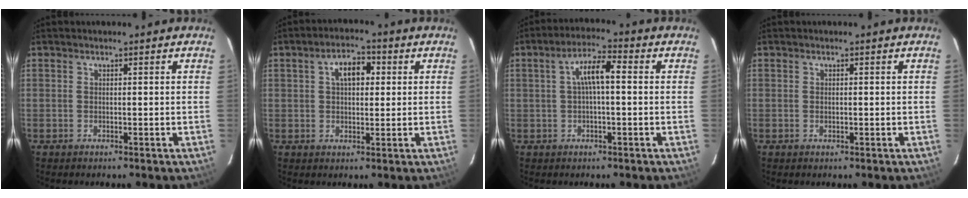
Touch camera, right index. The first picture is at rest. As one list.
[{"total": 5.7, "force": [1.6, 3.3, 4.4], "torque": [-0.073, 0.021, 0.027]}, {"total": 5.8, "force": [0.4, 1.6, 5.5], "torque": [-0.106, 0.018, 0.010]}, {"total": 0.6, "force": [0.0, 0.4, 0.4], "torque": [-0.008, 0.001, 0.001]}]